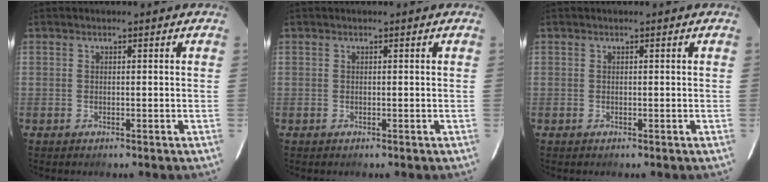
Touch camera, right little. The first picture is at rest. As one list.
[{"total": 0.0}, {"total": 0.0}]